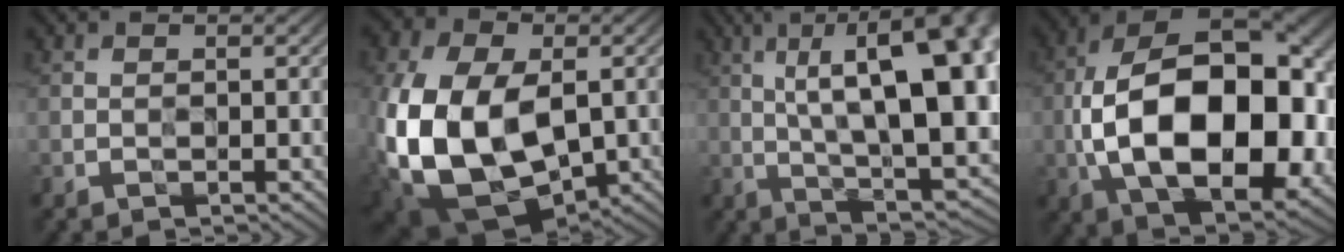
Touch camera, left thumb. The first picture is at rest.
{"total": 18.1, "force": [-2.8, 12.1, 13.1], "torque": [-0.299, -0.045, -0.030]}
{"total": 21.3, "force": [4.4, 8.5, 19.0], "torque": [-0.265, 0.047, 0.073]}
{"total": 21.1, "force": [-2.4, 12.0, 17.2], "torque": [-0.318, -0.018, -0.031]}